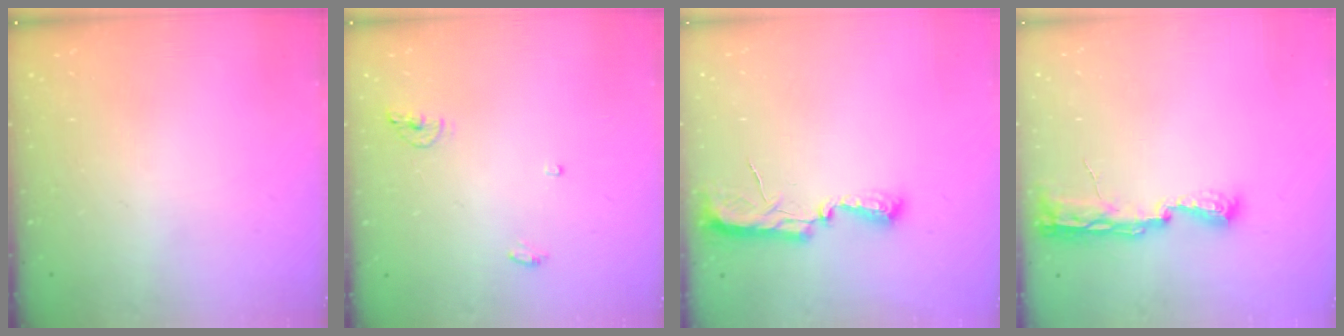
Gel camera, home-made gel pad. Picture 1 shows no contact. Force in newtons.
{"total": 5.7, "press": 5.7, "slide": 0.9}
{"total": 7.7, "press": 7.6, "slide": 1.0}
{"total": 8.9, "press": 8.5, "slide": 2.3}